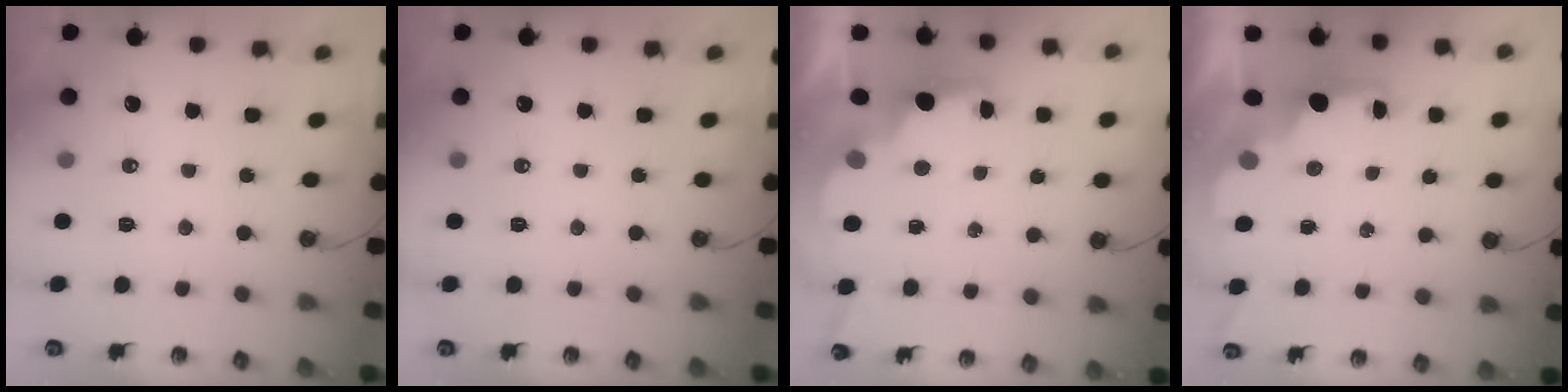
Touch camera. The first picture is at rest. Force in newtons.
{"total": 0.0}
{"total": 2.5, "press": 2.4, "slide": 0.8}
{"total": 2.1, "press": 2.0, "slide": 0.8}